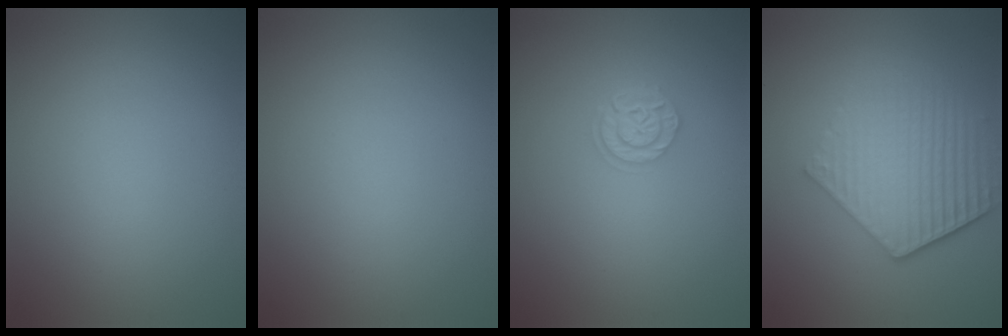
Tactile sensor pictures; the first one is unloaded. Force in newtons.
{"total": 0.0}
{"total": 2.4, "press": 2.0, "slide": 1.3}
{"total": 5.9, "press": 4.4, "slide": 4.0}